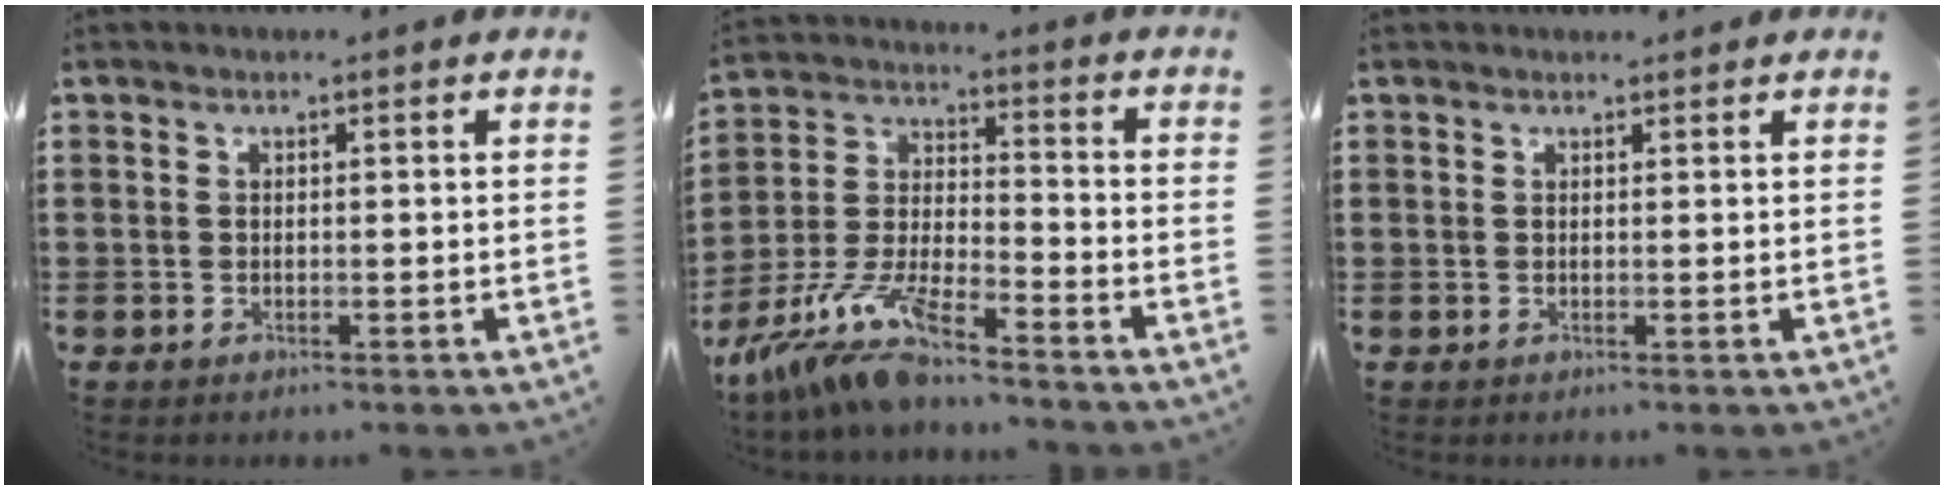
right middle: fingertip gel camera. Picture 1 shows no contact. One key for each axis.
{"total": 10.3, "fx": -8.8, "fy": 1.1, "fz": 5.2, "tx": -0.126, "ty": -0.001, "tz": -0.182}
{"total": 0.6, "fx": 0.5, "fy": 0.3, "fz": 0.0, "tx": 0.005, "ty": -0.004, "tz": 0.008}